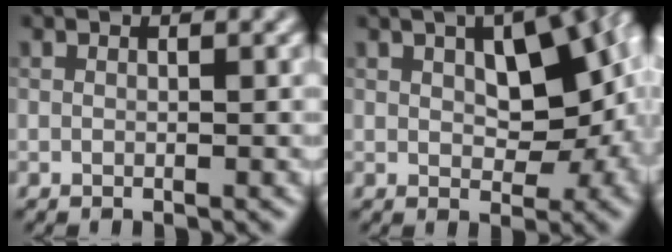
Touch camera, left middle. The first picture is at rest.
{"total": 9.2, "force": [1.7, 4.8, 7.7], "torque": [-0.101, 0.009, 0.031]}